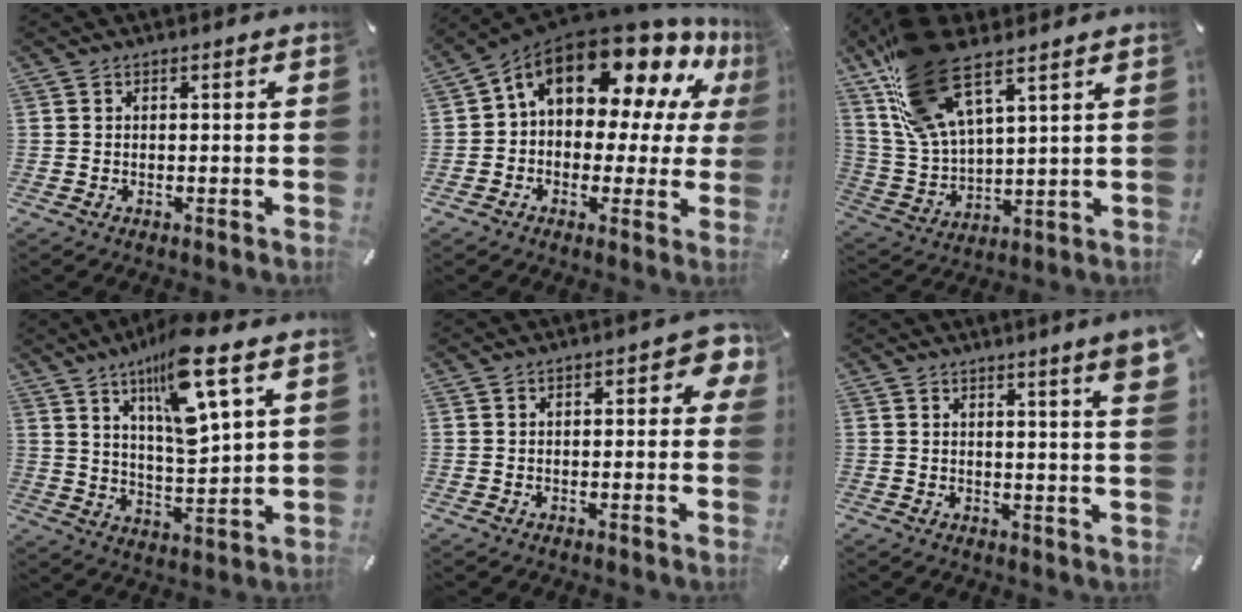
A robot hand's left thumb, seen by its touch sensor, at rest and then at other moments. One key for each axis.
{"total": 18.2, "fx": 10.4, "fy": 10.4, "fz": 10.8, "tx": -0.178, "ty": -0.076, "tz": 0.179}
{"total": 17.6, "fx": 11.6, "fy": 7.0, "fz": 11.2, "tx": -0.264, "ty": -0.053, "tz": 0.208}
{"total": 14.9, "fx": 9.0, "fy": 3.3, "fz": 11.4, "tx": -0.204, "ty": -0.044, "tz": 0.146}
{"total": 5.4, "fx": 1.2, "fy": 2.6, "fz": 4.6, "tx": -0.056, "ty": 0.002, "tz": 0.015}
{"total": 6.3, "fx": 3.7, "fy": -0.1, "fz": 5.1, "tx": -0.079, "ty": -0.021, "tz": 0.058}